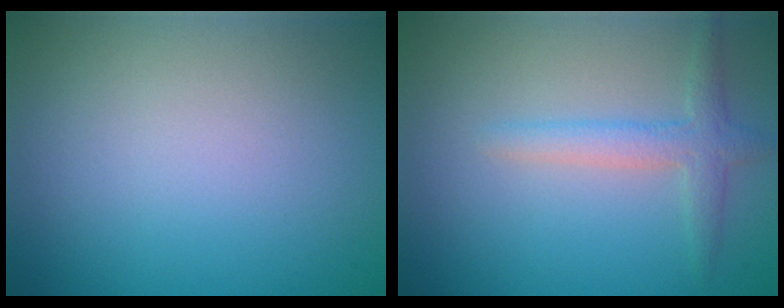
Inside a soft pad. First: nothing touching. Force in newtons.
{"total": 2.4, "press": 2.4, "slide": 0.1}